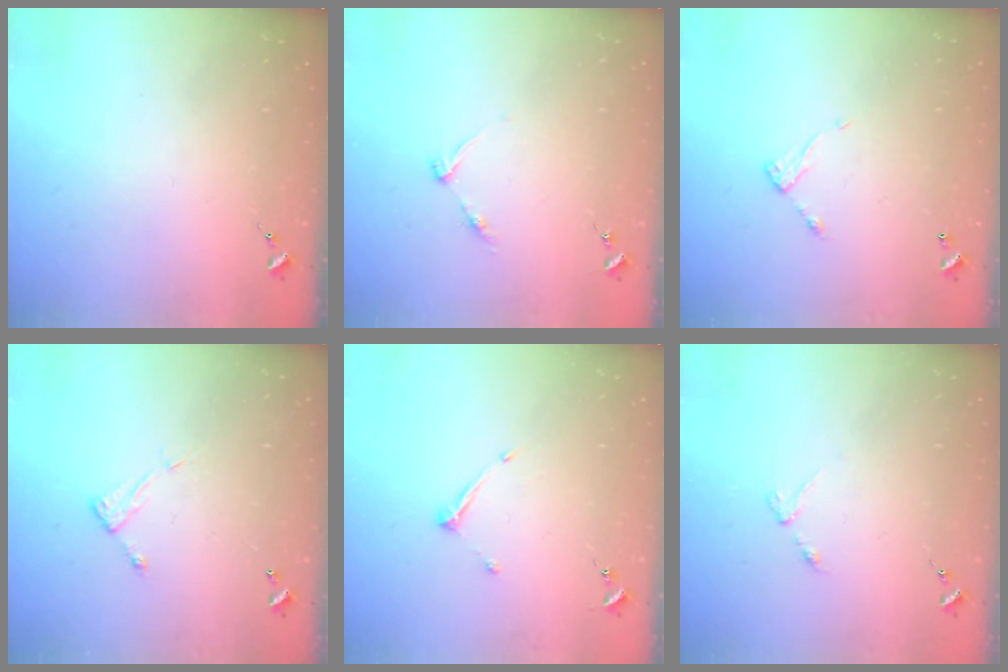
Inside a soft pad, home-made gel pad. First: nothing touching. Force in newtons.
{"total": 4.6, "press": 4.6, "slide": 0.5}
{"total": 6.4, "press": 6.4, "slide": 0.4}
{"total": 5.8, "press": 5.8, "slide": 0.2}
{"total": 5.9, "press": 5.9, "slide": 0.6}
{"total": 3.2, "press": 3.1, "slide": 0.5}